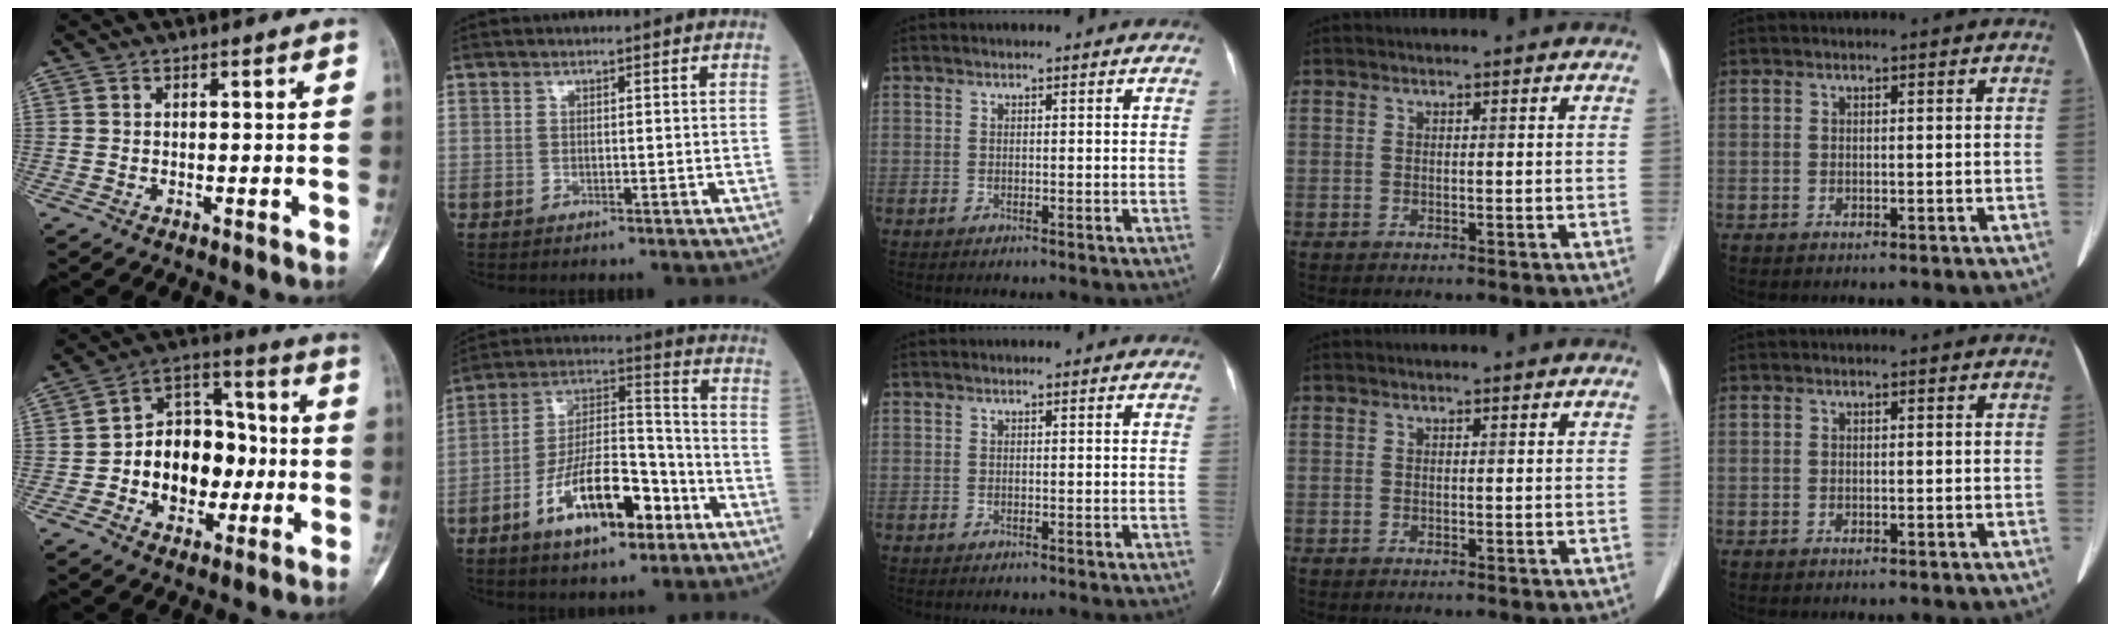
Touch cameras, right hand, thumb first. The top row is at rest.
{"thumb": {"total": 15.5, "force": [-2.1, 11.4, 10.4], "torque": [-0.107, 0.046, -0.034]}, "index": {"total": 14.8, "force": [-7.2, 5.2, 11.9], "torque": [-0.222, 0.014, -0.121]}}